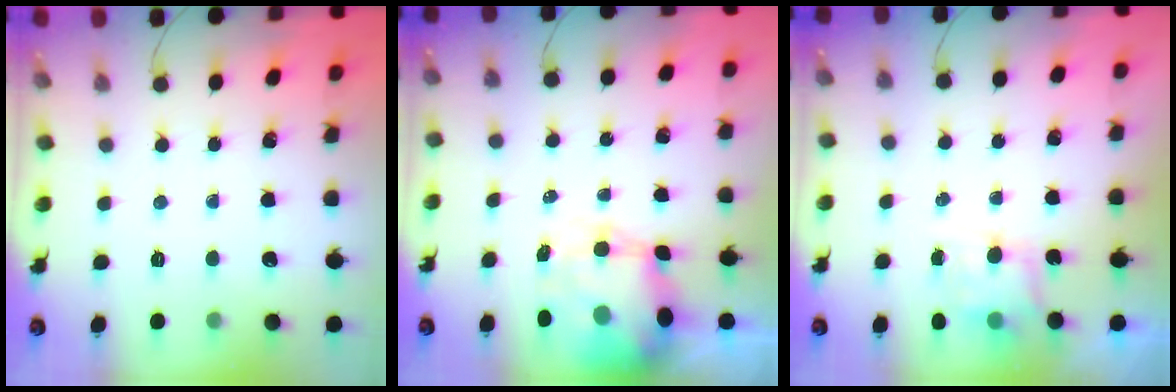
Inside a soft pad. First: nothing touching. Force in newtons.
{"total": 8.5, "press": 8.2, "slide": 2.4}
{"total": 6.2, "press": 6.2, "slide": 0.8}